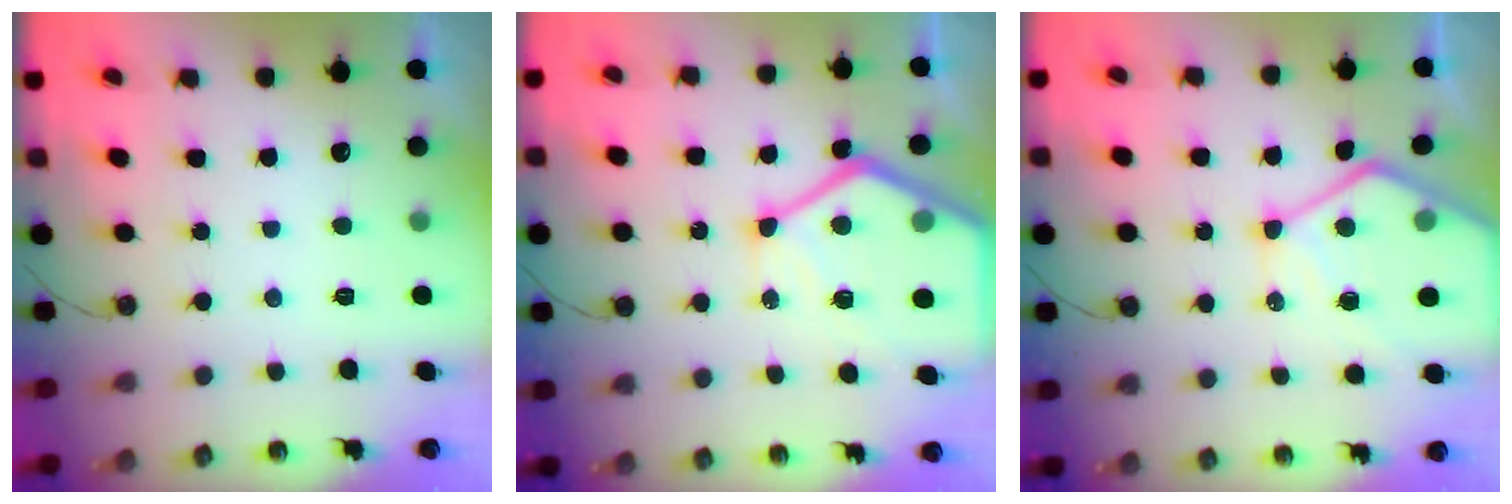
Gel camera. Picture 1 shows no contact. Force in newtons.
{"total": 18.9, "press": 18.8, "slide": 1.9}
{"total": 14.0, "press": 13.9, "slide": 1.1}